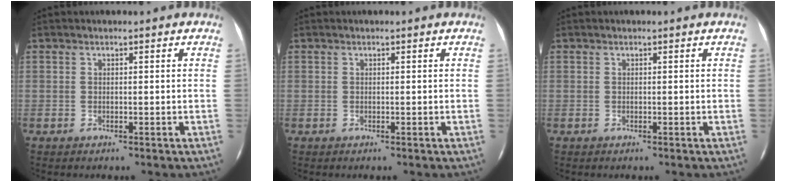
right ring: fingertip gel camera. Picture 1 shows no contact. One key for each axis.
{"total": 0.0}
{"total": 0.0}